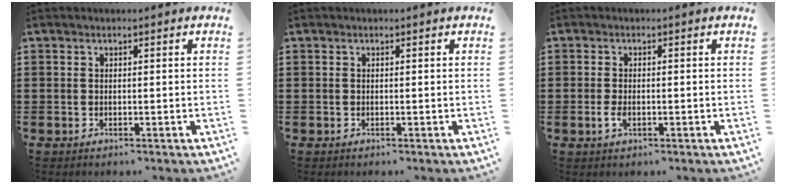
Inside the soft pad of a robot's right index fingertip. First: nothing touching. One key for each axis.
{"total": 0.0}
{"total": 2.0, "fx": -0.6, "fy": 0.9, "fz": 1.7, "tx": -0.047, "ty": -0.009, "tz": -0.014}